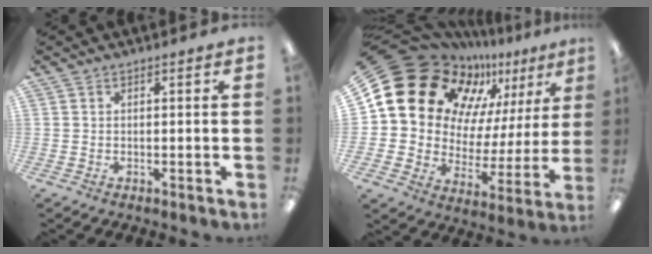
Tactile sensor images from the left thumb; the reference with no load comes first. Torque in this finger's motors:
{"motor_torque": [1.27, 1.37, 1.44, -1.33, 0.35]}